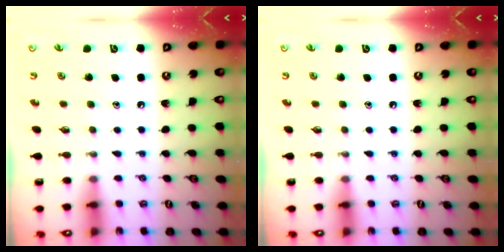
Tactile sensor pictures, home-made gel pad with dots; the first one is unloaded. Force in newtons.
{"total": 0.0}